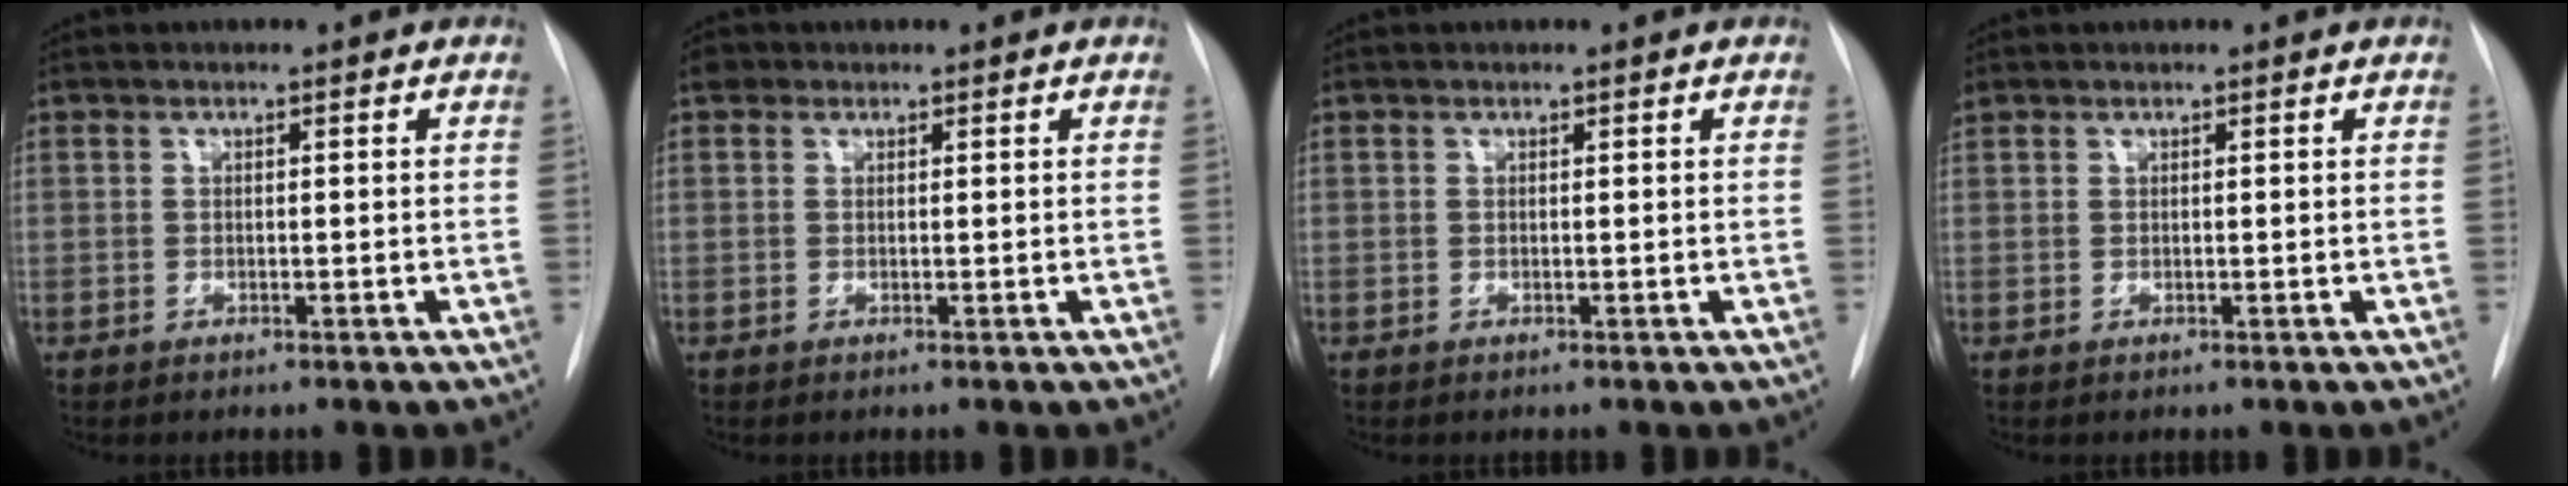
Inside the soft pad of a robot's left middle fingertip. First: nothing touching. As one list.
[{"total": 1.4, "force": [0.8, 1.1, 0.3], "torque": [-0.004, 0.012, 0.010]}, {"total": 0.0}, {"total": 0.8, "force": [0.6, 0.5, 0.0], "torque": [-0.002, 0.014, 0.012]}]